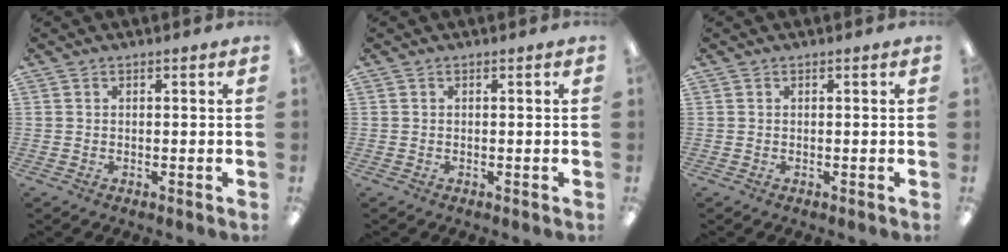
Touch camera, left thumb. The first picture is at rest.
{"total": 0.0}
{"total": 0.0}